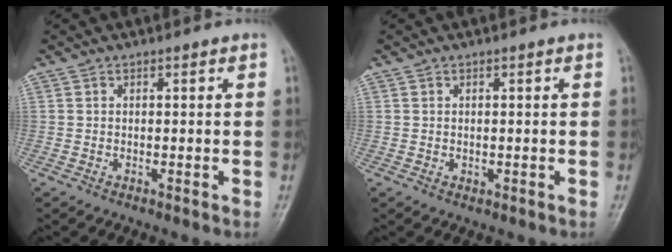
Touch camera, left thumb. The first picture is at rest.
{"total": 0.5, "force": [-0.1, 0.5, 0.1], "torque": [0.002, -0.001, 0.001]}